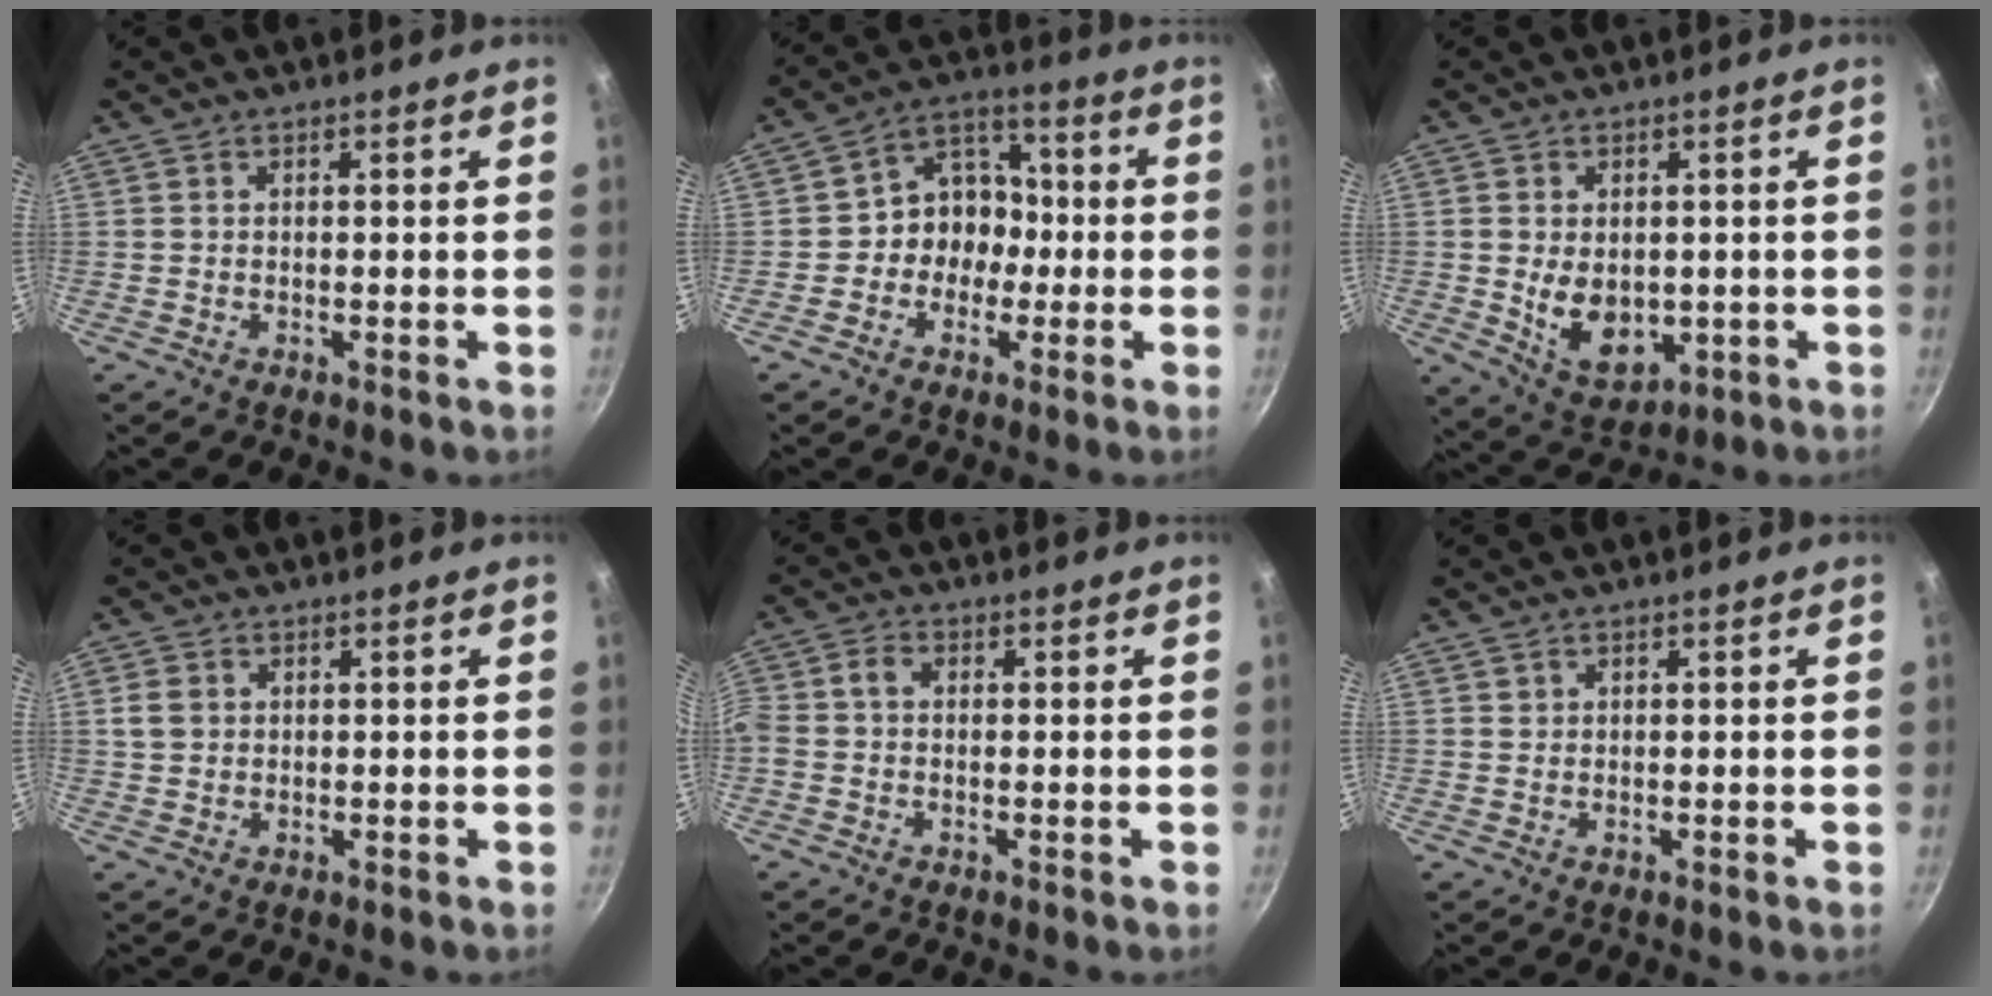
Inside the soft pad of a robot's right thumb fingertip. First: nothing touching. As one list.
[{"total": 9.4, "force": [-1.7, 8.1, 4.4], "torque": [-0.019, 0.039, -0.043]}, {"total": 9.5, "force": [-0.6, 6.5, 6.8], "torque": [-0.092, -0.013, 0.014]}, {"total": 3.0, "force": [0.6, 2.5, 1.5], "torque": [-0.019, 0.004, 0.012]}, {"total": 3.5, "force": [-0.5, 2.7, 2.2], "torque": [-0.050, 0.015, -0.024]}, {"total": 0.5, "force": [0.3, 0.4, 0.0], "torque": [0.006, 0.005, 0.006]}]